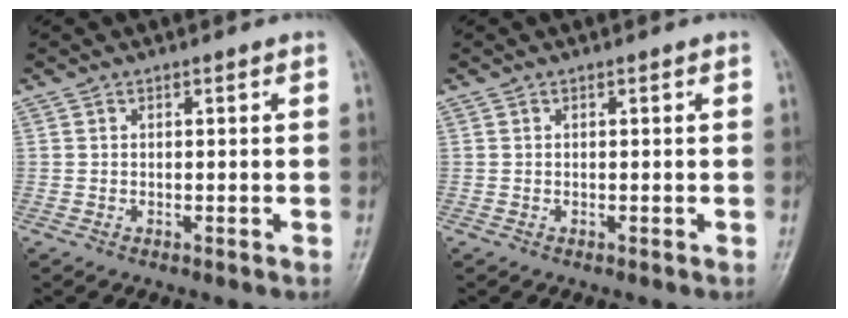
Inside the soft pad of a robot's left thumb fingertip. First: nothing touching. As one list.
[{"total": 0.0}]